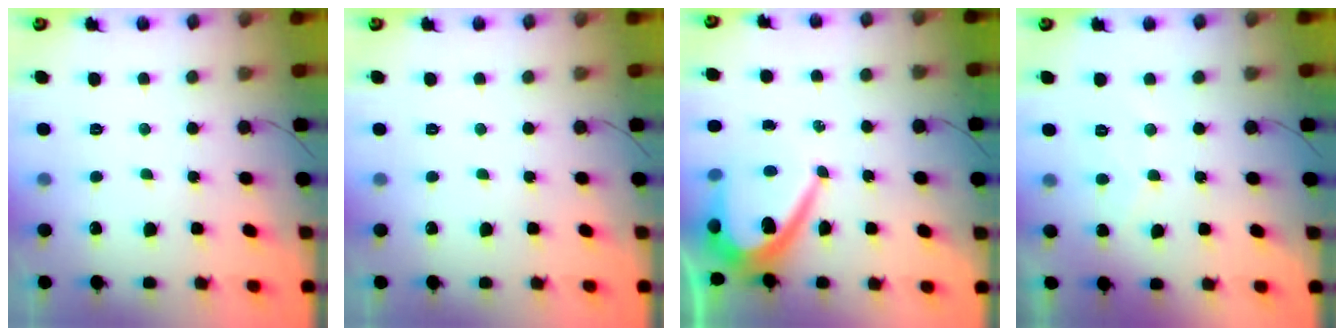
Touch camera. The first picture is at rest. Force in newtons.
{"total": 0.0}
{"total": 9.9, "press": 9.9, "slide": 1.0}
{"total": 3.2, "press": 3.2, "slide": 0.1}